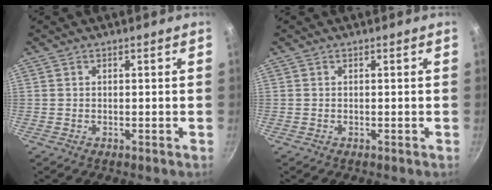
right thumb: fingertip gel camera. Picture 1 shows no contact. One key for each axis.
{"total": 0.0}